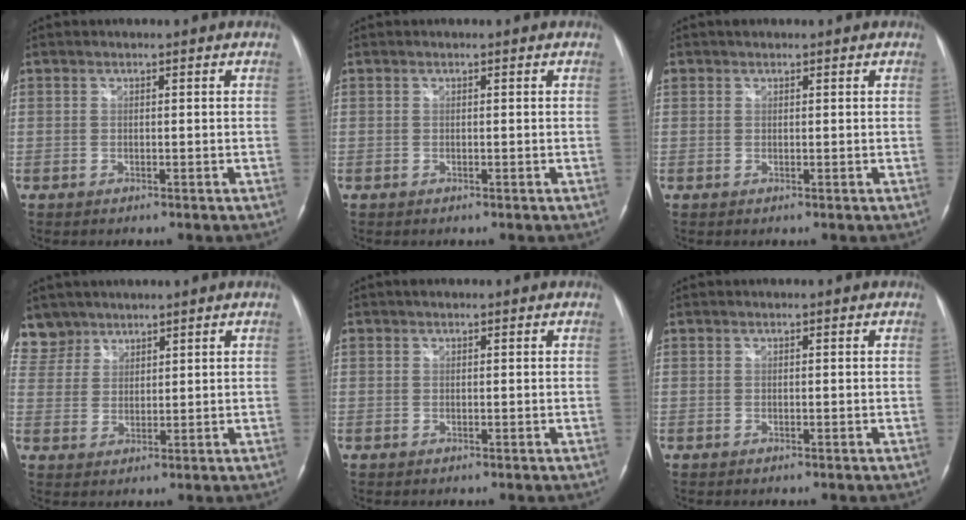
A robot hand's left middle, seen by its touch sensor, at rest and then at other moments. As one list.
[{"total": 0.0}, {"total": 1.0, "force": [0.8, 0.7, 0.2], "torque": [-0.010, 0.013, 0.013]}, {"total": 5.3, "force": [4.4, 2.9, -0.6], "torque": [0.022, 0.004, 0.089]}, {"total": 0.6, "force": [0.4, 0.4, 0.3], "torque": [-0.010, 0.011, 0.007]}, {"total": 0.0}]